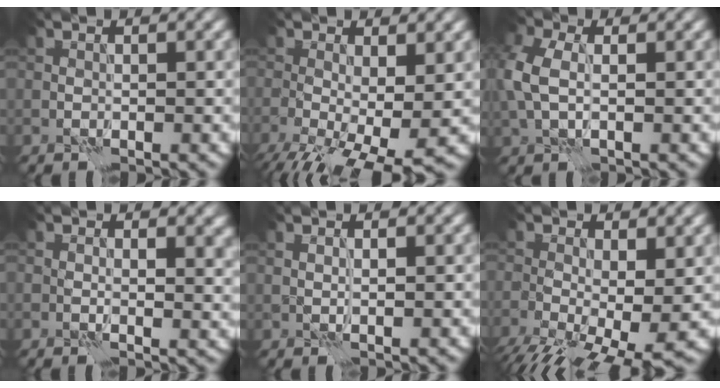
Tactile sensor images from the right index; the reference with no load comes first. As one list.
[{"total": 9.6, "force": [-3.6, 4.1, 7.9], "torque": [-0.141, -0.039, -0.047]}, {"total": 5.0, "force": [0.4, 3.2, 3.8], "torque": [-0.106, 0.007, -0.001]}, {"total": 3.4, "force": [0.9, 1.8, 2.7], "torque": [-0.031, -0.008, 0.018]}, {"total": 0.8, "force": [0.5, 0.1, 0.6], "torque": [-0.012, -0.003, 0.005]}, {"total": 10.8, "force": [-3.7, 5.0, 8.9], "torque": [-0.153, -0.039, -0.045]}]